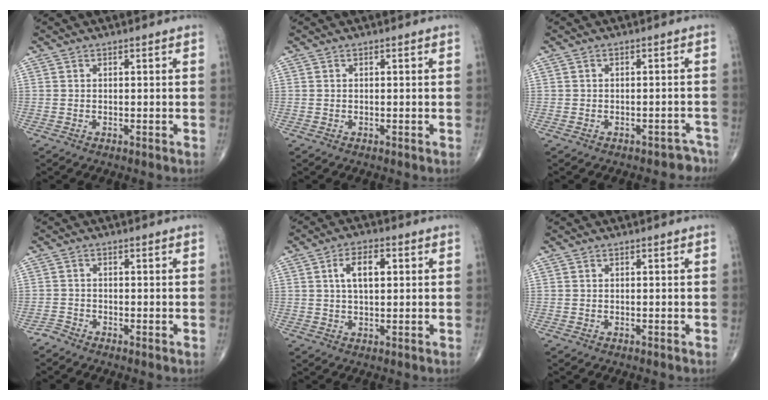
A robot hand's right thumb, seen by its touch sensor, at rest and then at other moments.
{"total": 0.0}
{"total": 3.3, "force": [-2.7, 1.9, 0.0], "torque": [0.015, 0.028, -0.032]}
{"total": 1.3, "force": [-1.2, 0.3, 0.1], "torque": [0.000, -0.005, -0.029]}
{"total": 6.1, "force": [1.5, 3.1, 5.1], "torque": [-0.084, 0.004, 0.024]}
{"total": 0.0}